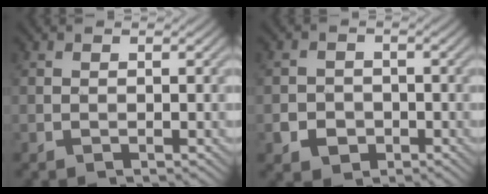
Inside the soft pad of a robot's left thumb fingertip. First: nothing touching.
{"total": 3.4, "force": [-1.4, 3.0, 1.0], "torque": [-0.012, -0.006, -0.031]}